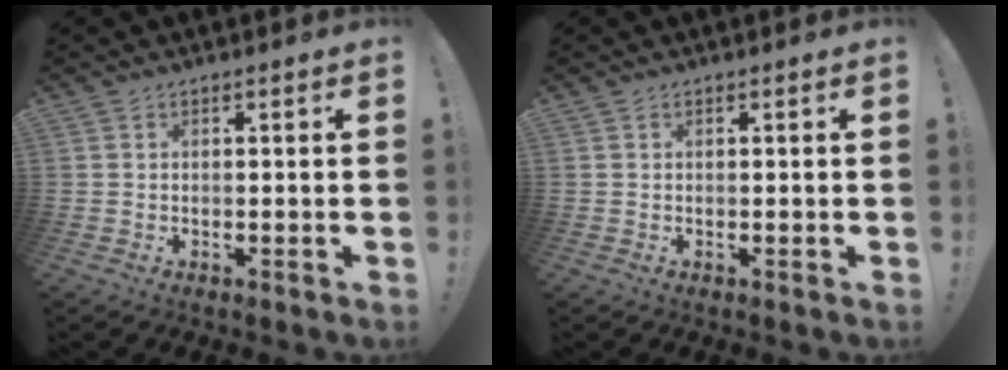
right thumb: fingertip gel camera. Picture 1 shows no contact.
{"total": 0.0}